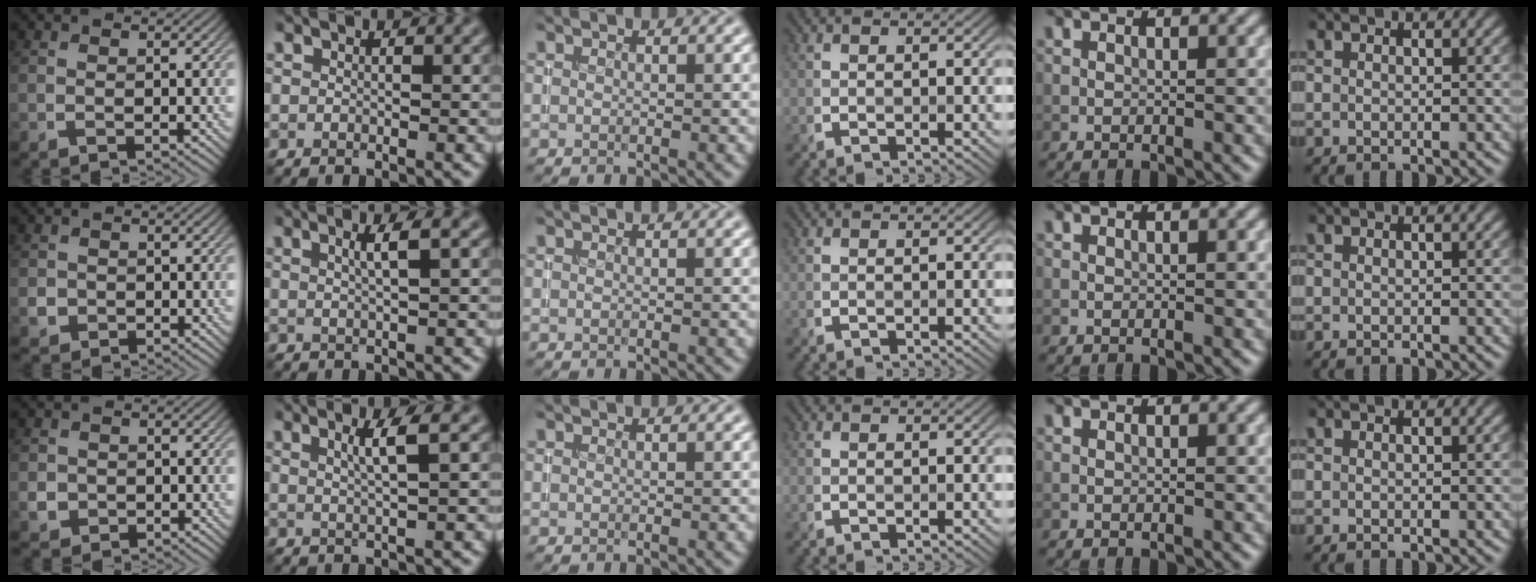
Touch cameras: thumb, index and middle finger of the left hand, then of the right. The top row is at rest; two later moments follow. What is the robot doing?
{"motion": "insert", "object": "coin"}